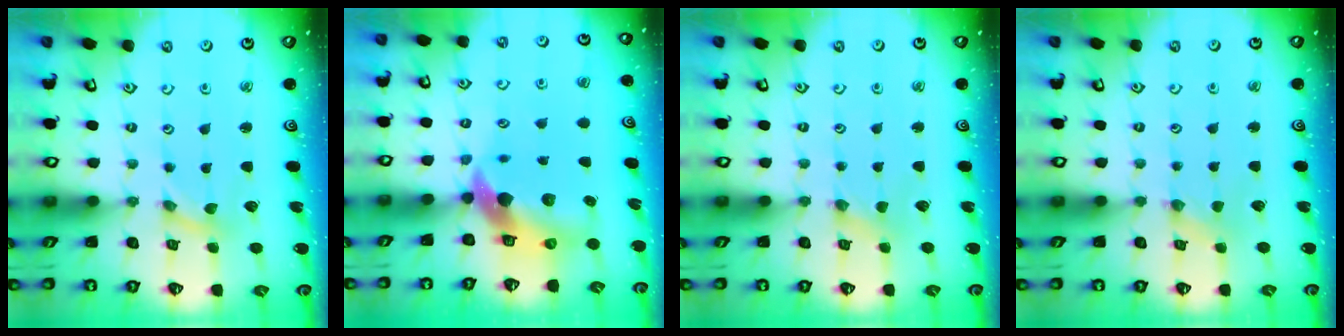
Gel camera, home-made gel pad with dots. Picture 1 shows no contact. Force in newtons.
{"total": 11.7, "press": 11.6, "slide": 1.7}
{"total": 0.7, "press": 0.7, "slide": 0.2}
{"total": 1.3, "press": 1.3, "slide": 0.2}